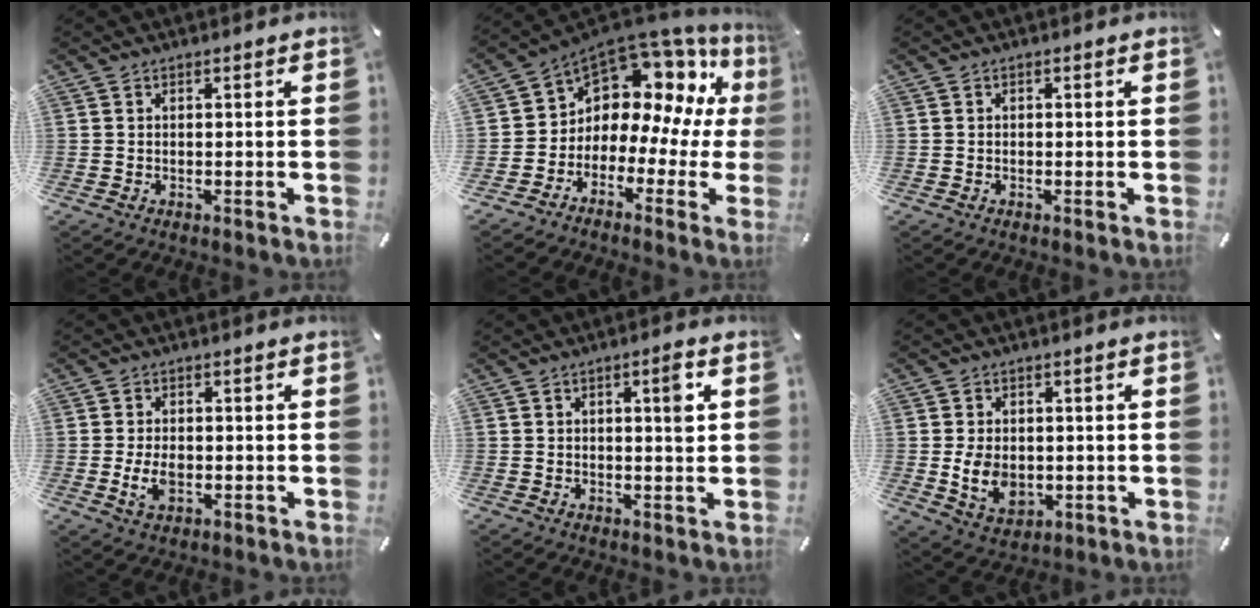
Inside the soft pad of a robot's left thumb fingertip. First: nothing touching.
{"total": 9.7, "force": [4.9, 7.2, 4.2], "torque": [-0.080, -0.056, 0.090]}
{"total": 0.6, "force": [-0.2, 0.5, 0.1], "torque": [-0.001, 0.004, -0.006]}
{"total": 5.1, "force": [-1.1, 3.3, 3.7], "torque": [-0.084, 0.002, -0.022]}
{"total": 4.4, "force": [1.0, 1.3, 4.1], "torque": [-0.050, -0.005, 0.006]}
{"total": 8.4, "force": [-1.1, 6.4, 5.4], "torque": [-0.102, -0.002, -0.021]}